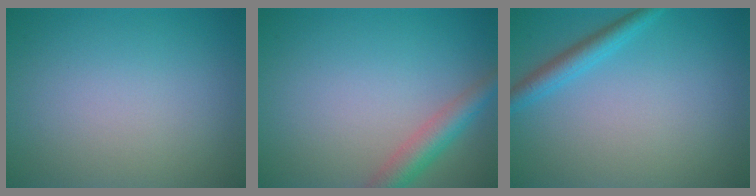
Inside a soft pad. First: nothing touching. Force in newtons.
{"total": 3.3, "press": 3.3, "slide": 0.1}
{"total": 2.3, "press": 2.3, "slide": 0.2}